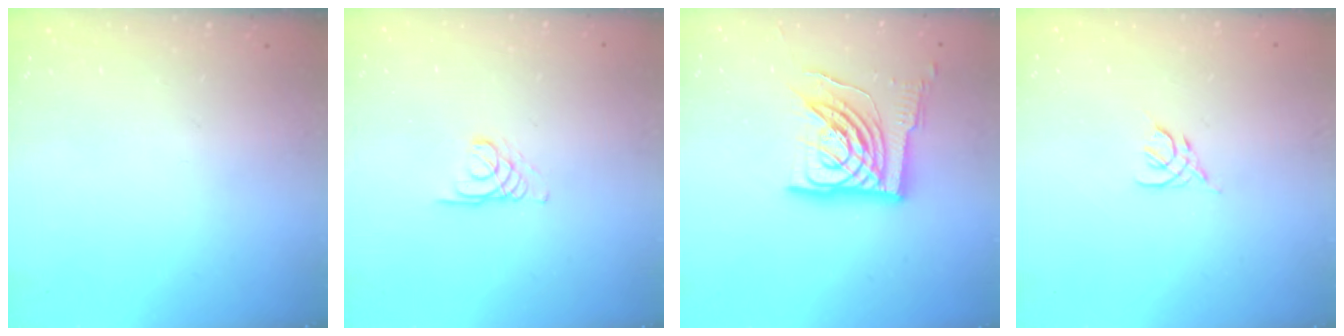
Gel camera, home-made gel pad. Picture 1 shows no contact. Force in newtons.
{"total": 1.7, "press": 1.7, "slide": 0.2}
{"total": 15.5, "press": 15.4, "slide": 1.8}
{"total": 2.4, "press": 2.3, "slide": 0.6}